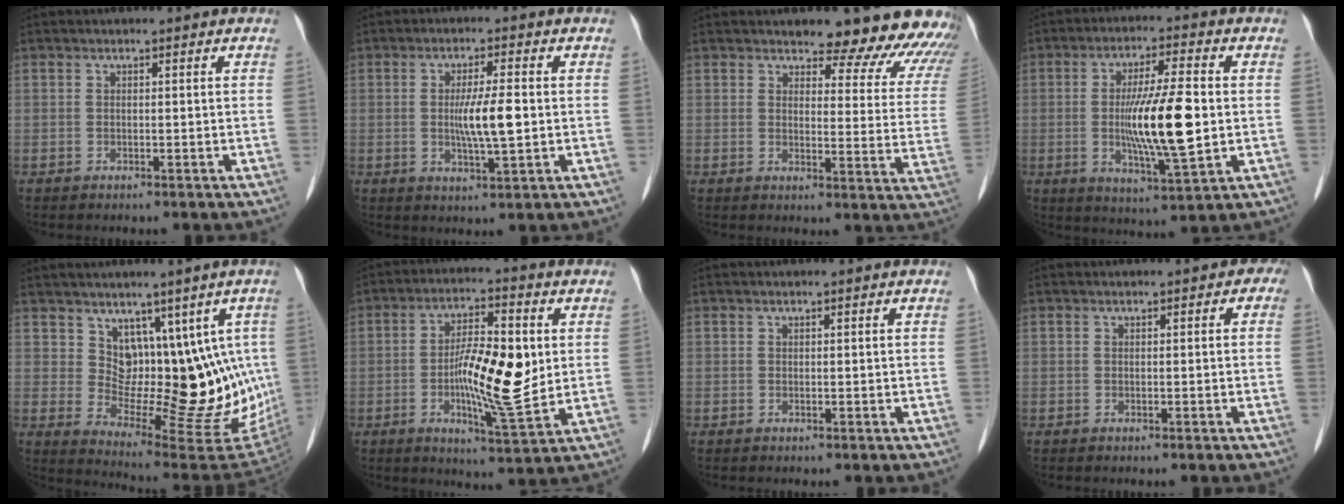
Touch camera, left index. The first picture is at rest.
{"total": 6.0, "force": [-0.2, 0.6, 5.9], "torque": [-0.116, -0.006, -0.004]}
{"total": 16.5, "force": [15.4, 3.9, 4.3], "torque": [-0.011, -0.075, 0.143]}
{"total": 12.1, "force": [-0.6, 1.4, 12.0], "torque": [-0.225, -0.013, -0.011]}
{"total": 12.7, "force": [3.6, 6.5, 10.3], "torque": [-0.121, 0.000, 0.074]}
{"total": 11.6, "force": [0.0, 2.8, 11.3], "torque": [-0.203, -0.001, -0.002]}
{"total": 0.0}
{"total": 1.2, "force": [-0.2, 1.0, 0.5], "torque": [0.010, 0.010, -0.013]}